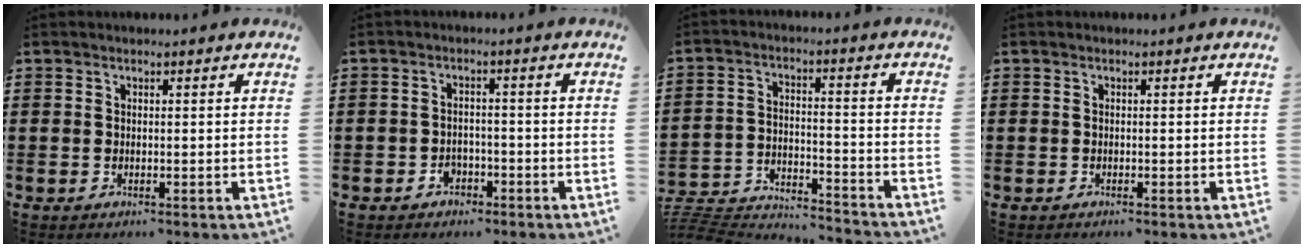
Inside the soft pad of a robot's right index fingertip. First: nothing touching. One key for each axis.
{"total": 2.3, "fx": -1.6, "fy": 1.4, "fz": 0.7, "tx": -0.020, "ty": -0.003, "tz": -0.034}
{"total": 5.2, "fx": -5.1, "fy": 0.6, "fz": 0.9, "tx": -0.037, "ty": -0.009, "tz": -0.109}
{"total": 0.0}